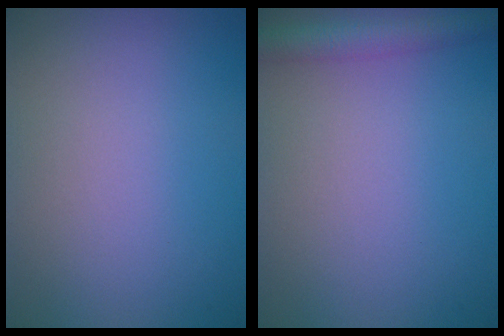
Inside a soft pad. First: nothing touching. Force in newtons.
{"total": 2.6, "press": 2.6, "slide": 0.0}